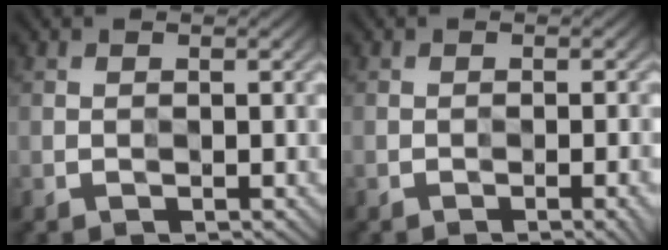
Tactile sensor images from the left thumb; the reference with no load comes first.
{"total": 3.0, "force": [-2.1, 0.5, 2.2], "torque": [-0.018, -0.006, -0.021]}